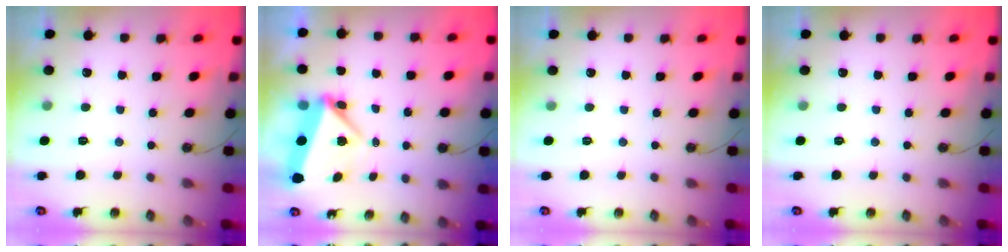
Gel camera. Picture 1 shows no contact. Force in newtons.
{"total": 5.8, "press": 5.8, "slide": 0.3}
{"total": 1.5, "press": 0.5, "slide": 1.4}
{"total": 0.0}